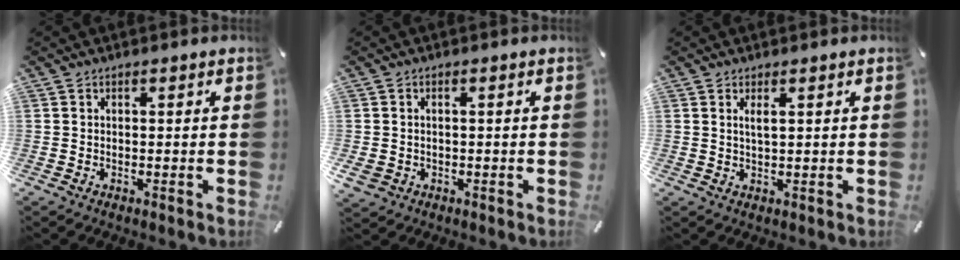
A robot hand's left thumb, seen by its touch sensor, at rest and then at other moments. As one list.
[{"total": 2.1, "force": [-0.6, 1.8, 1.0], "torque": [-0.026, 0.000, -0.014]}, {"total": 2.1, "force": [0.8, 0.4, 1.9], "torque": [-0.039, 0.002, 0.013]}]